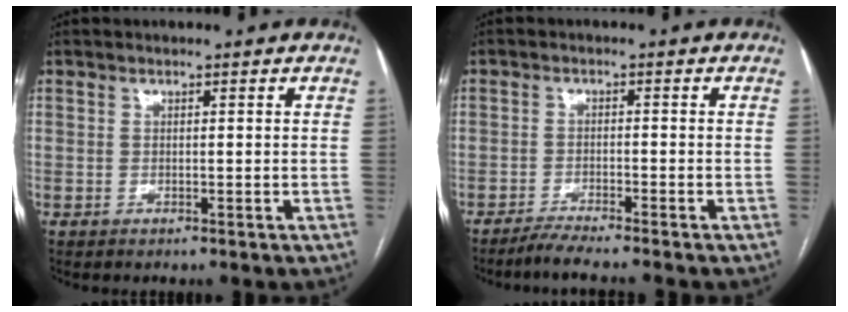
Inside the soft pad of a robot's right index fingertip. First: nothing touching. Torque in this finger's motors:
{"motor_torque": [-0.02, -0.02, -0.06, 0.00]}